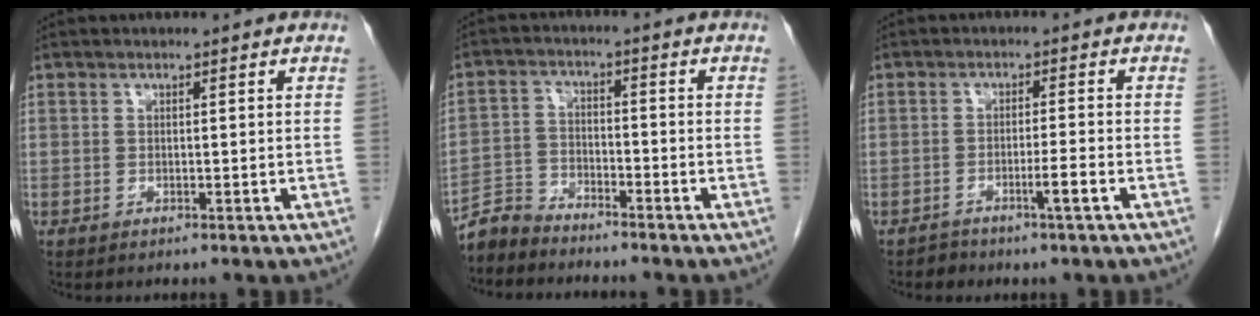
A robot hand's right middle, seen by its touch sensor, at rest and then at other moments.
{"total": 4.9, "force": [-4.8, 1.0, -0.1], "torque": [-0.001, -0.006, -0.096]}
{"total": 2.4, "force": [-1.5, -0.2, 1.9], "torque": [-0.034, -0.002, -0.025]}